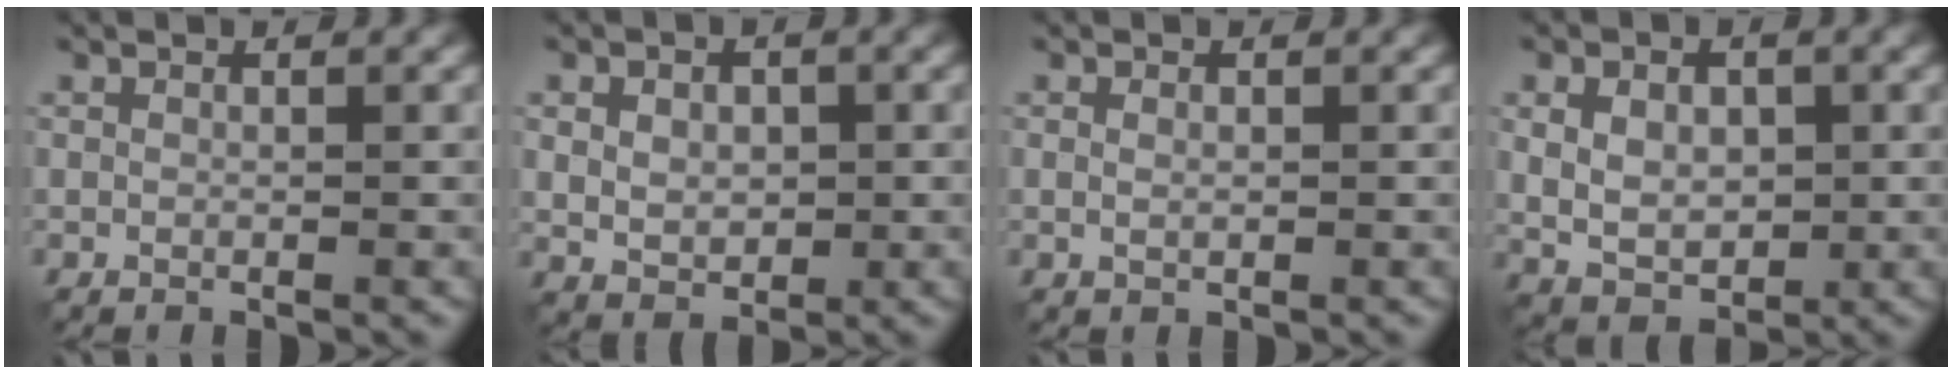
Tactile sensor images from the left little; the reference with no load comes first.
{"total": 3.3, "force": [0.3, 2.5, 2.2], "torque": [-0.038, -0.002, 0.006]}
{"total": 0.8, "force": [0.1, 0.4, 0.6], "torque": [-0.014, 0.000, 0.002]}
{"total": 4.5, "force": [0.3, 3.1, 3.2], "torque": [-0.058, -0.003, 0.011]}